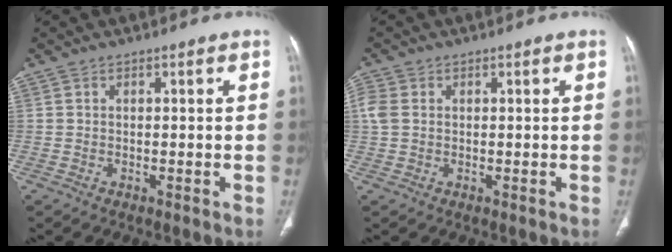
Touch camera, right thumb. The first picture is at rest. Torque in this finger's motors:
{"motor_torque": [1.28, 1.24, 0.40, -0.29, 0.14]}